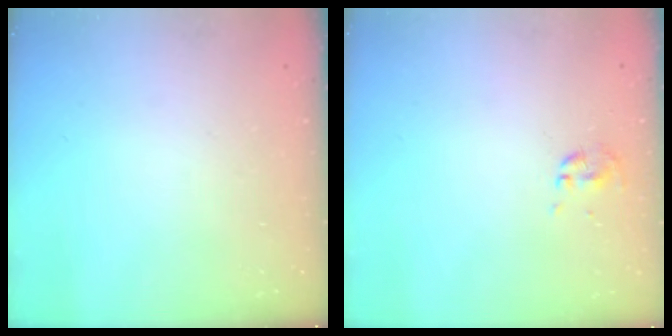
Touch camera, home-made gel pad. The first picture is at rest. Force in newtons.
{"total": 0.0}